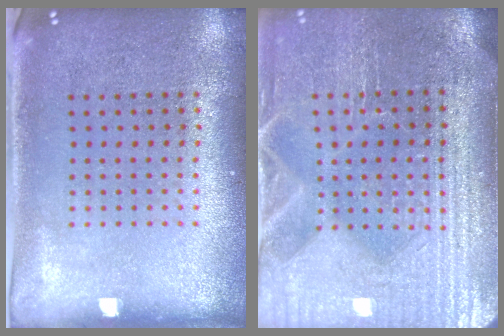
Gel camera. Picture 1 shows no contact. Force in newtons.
{"total": 4.2, "press": 3.9, "slide": 1.4}